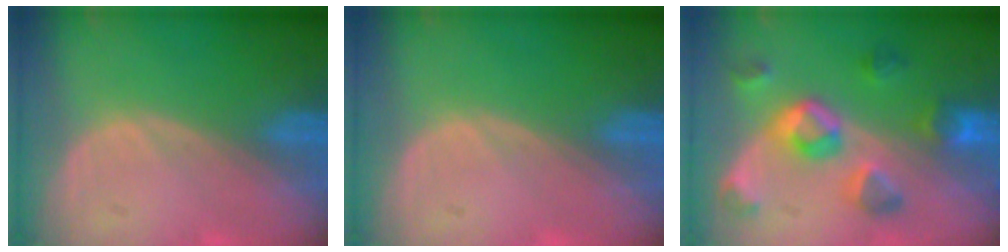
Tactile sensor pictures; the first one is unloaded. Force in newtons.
{"total": 0.0}
{"total": 8.0, "press": 7.9, "slide": 1.3}